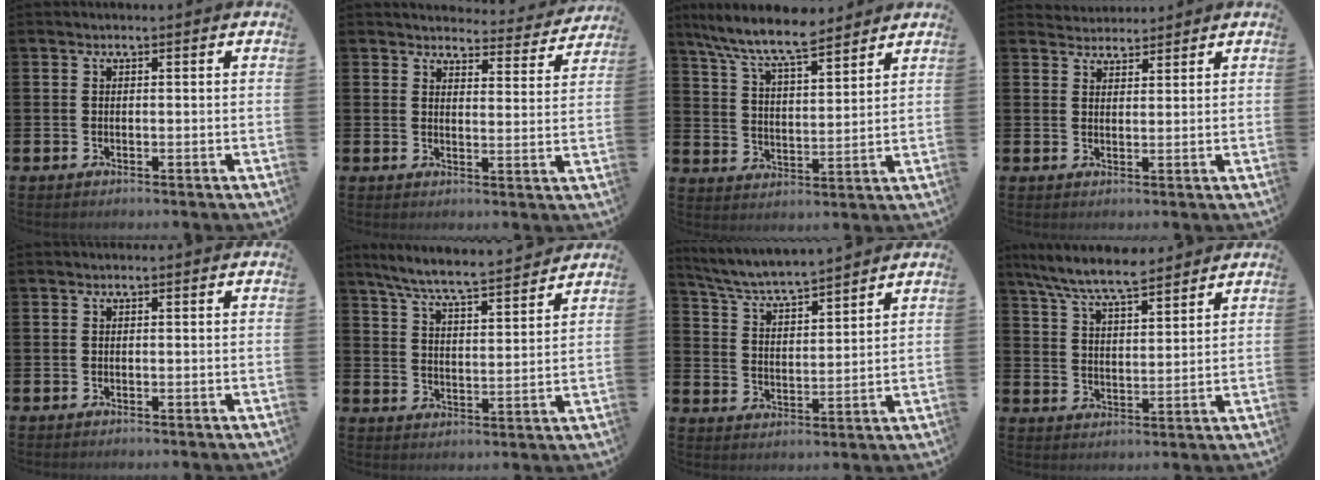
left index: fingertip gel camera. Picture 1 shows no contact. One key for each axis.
{"total": 3.9, "fx": 3.8, "fy": 0.9, "fz": 0.2, "tx": -0.011, "ty": -0.030, "tz": 0.063}
{"total": 8.9, "fx": 8.0, "fy": 1.3, "fz": 3.7, "tx": -0.098, "ty": -0.040, "tz": 0.145}
{"total": 3.0, "fx": 2.9, "fy": 0.8, "fz": -0.3, "tx": 0.002, "ty": -0.012, "tz": 0.053}
{"total": 0.0}
{"total": 7.3, "fx": 6.8, "fy": 0.1, "fz": 2.4, "tx": -0.076, "ty": -0.044, "tz": 0.120}
{"total": 6.0, "fx": 5.8, "fy": 0.2, "fz": 1.4, "tx": -0.058, "ty": -0.040, "tz": 0.100}
{"total": 7.9, "fx": 7.4, "fy": 0.9, "fz": 2.7, "tx": -0.076, "ty": -0.032, "tz": 0.134}